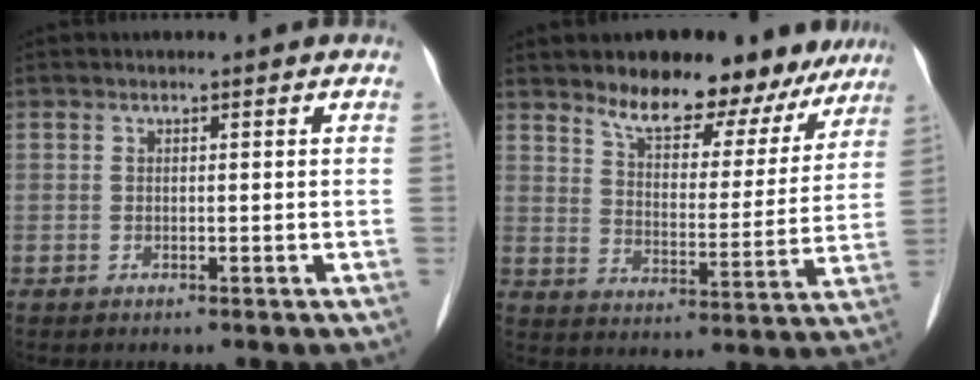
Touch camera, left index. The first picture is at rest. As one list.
[{"total": 15.3, "force": [12.8, 5.7, 6.3], "torque": [-0.069, 0.000, 0.169]}]